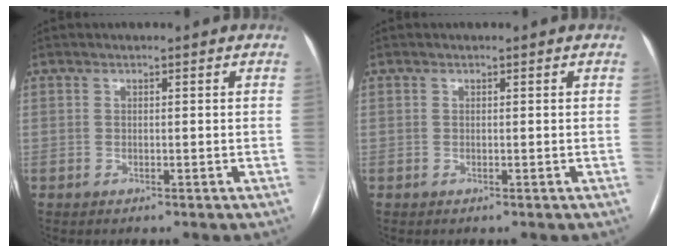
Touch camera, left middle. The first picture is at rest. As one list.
[{"total": 0.0}]